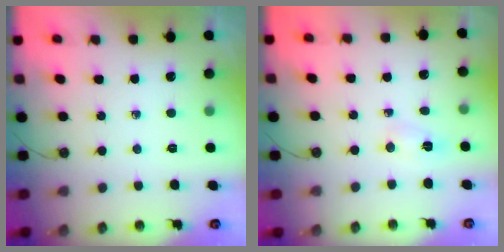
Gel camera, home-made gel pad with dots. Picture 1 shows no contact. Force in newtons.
{"total": 2.2, "press": 2.2, "slide": 0.2}